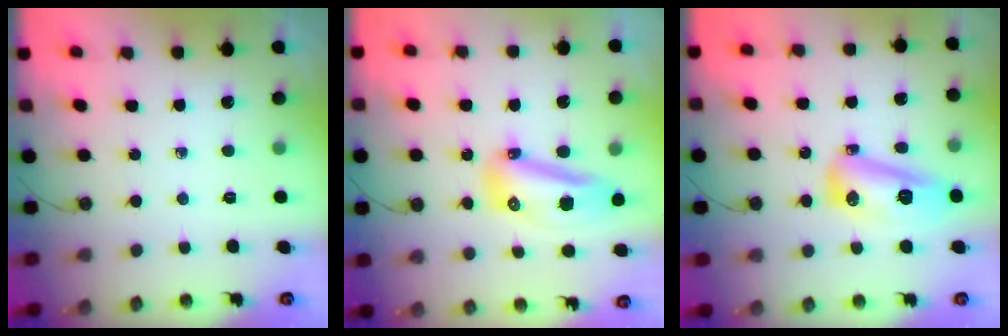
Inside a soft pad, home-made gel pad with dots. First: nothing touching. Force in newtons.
{"total": 13.9, "press": 13.8, "slide": 1.8}
{"total": 11.9, "press": 11.8, "slide": 1.0}